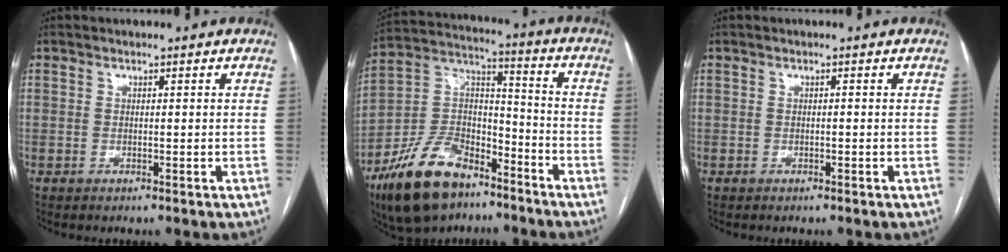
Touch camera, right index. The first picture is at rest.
{"total": 17.8, "force": [-12.0, 8.4, 10.1], "torque": [-0.207, 0.022, -0.212]}
{"total": 0.0}